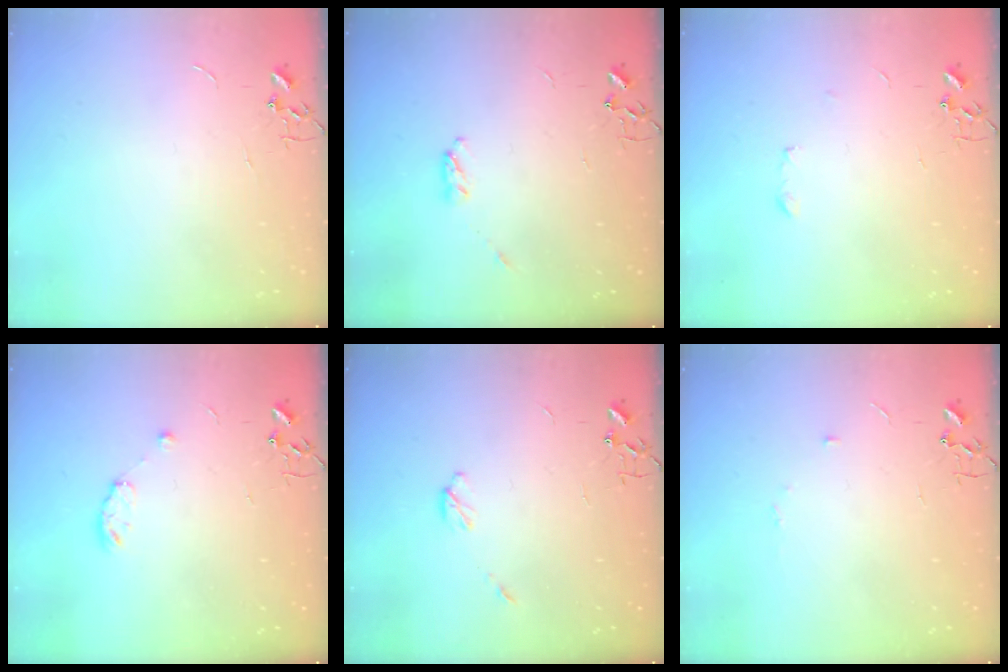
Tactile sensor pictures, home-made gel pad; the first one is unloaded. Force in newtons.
{"total": 3.6, "press": 3.6, "slide": 0.6}
{"total": 3.2, "press": 3.2, "slide": 0.6}
{"total": 6.3, "press": 6.3, "slide": 0.8}
{"total": 4.0, "press": 4.0, "slide": 0.6}
{"total": 5.3, "press": 5.2, "slide": 0.7}